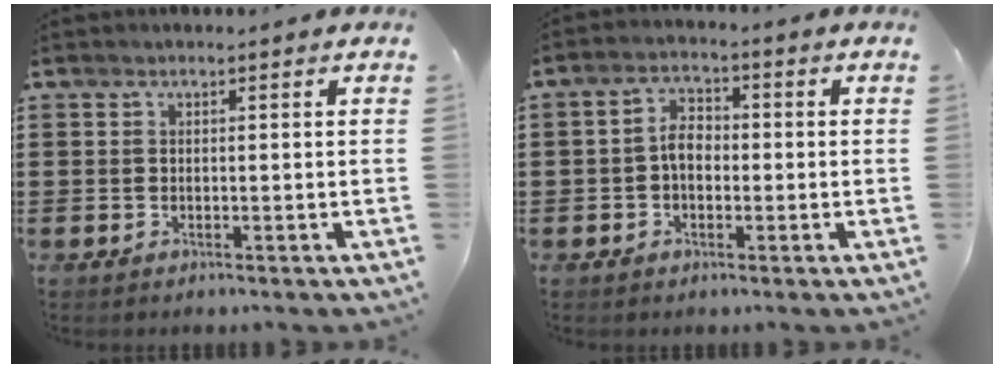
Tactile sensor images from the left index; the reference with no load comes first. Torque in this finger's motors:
{"motor_torque": [1.07, 1.07, 0.33, 0.07]}